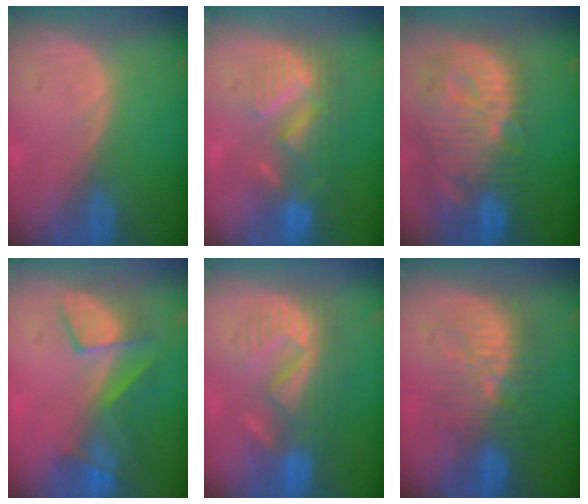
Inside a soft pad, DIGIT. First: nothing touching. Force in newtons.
{"total": 8.9, "press": 8.0, "slide": 3.7}
{"total": 13.7, "press": 11.9, "slide": 6.8}
{"total": 7.6, "press": 7.2, "slide": 2.4}
{"total": 9.0, "press": 8.4, "slide": 3.2}
{"total": 9.4, "press": 9.1, "slide": 2.0}